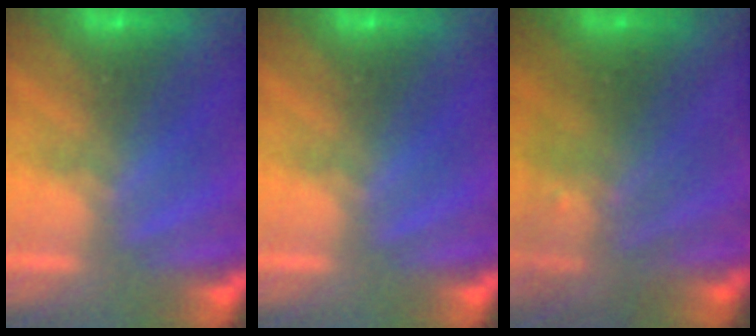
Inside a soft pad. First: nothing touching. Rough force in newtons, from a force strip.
{"total": 0.0}
{"total": 2.8}